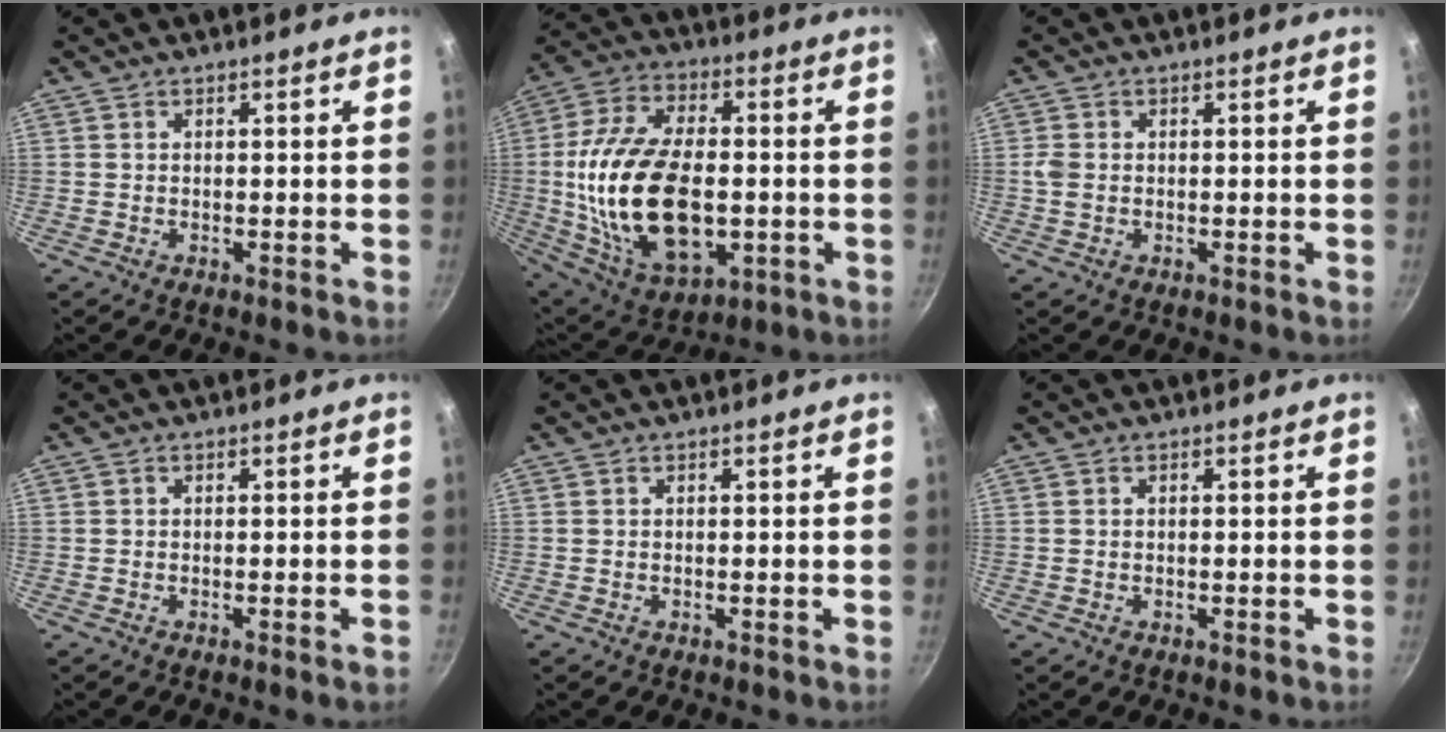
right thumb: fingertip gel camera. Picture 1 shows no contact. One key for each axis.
{"total": 24.5, "fx": -1.9, "fy": 13.8, "fz": 20.2, "tx": -0.380, "ty": 0.010, "tz": -0.021}
{"total": 2.1, "fx": -0.1, "fy": 1.6, "fz": 1.3, "tx": -0.029, "ty": 0.002, "tz": -0.003}
{"total": 0.9, "fx": -0.5, "fy": -0.2, "fz": 0.7, "tx": -0.018, "ty": 0.005, "tz": -0.010}
{"total": 0.0}
{"total": 0.0}